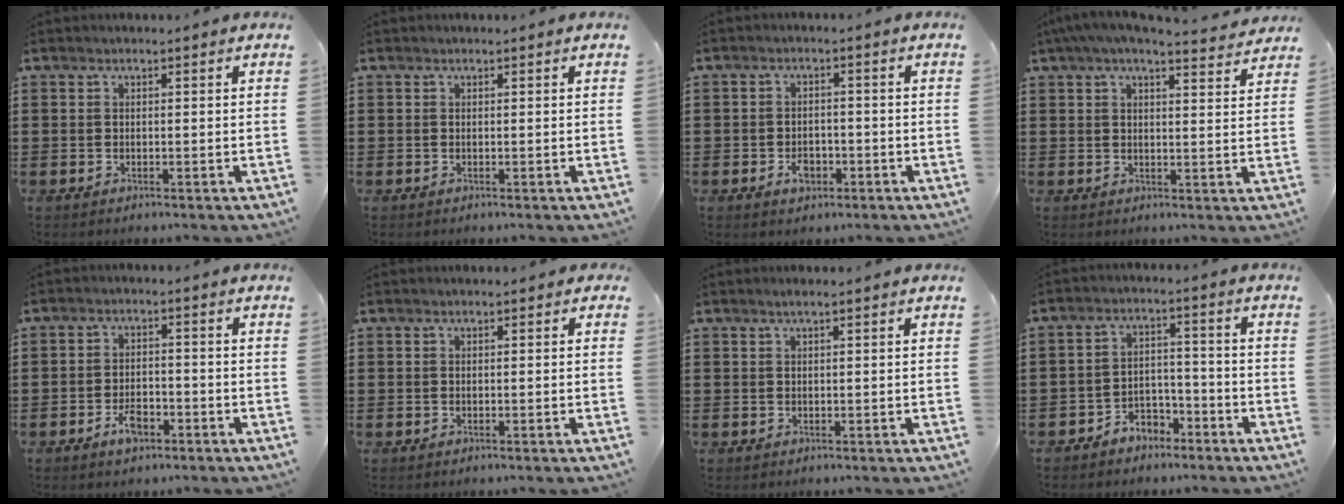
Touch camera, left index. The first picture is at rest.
{"total": 0.0}
{"total": 3.1, "force": [-1.5, 2.0, 1.8], "torque": [-0.035, 0.002, -0.029]}
{"total": 4.3, "force": [3.6, 0.3, 2.3], "torque": [-0.057, -0.012, 0.062]}
{"total": 4.0, "force": [-2.3, 1.9, 2.7], "torque": [-0.050, 0.005, -0.044]}
{"total": 0.0}
{"total": 0.8, "force": [0.4, 0.0, 0.6], "torque": [-0.010, 0.000, 0.007]}
{"total": 4.1, "force": [-3.6, 1.8, 0.7], "torque": [-0.017, 0.013, -0.072]}